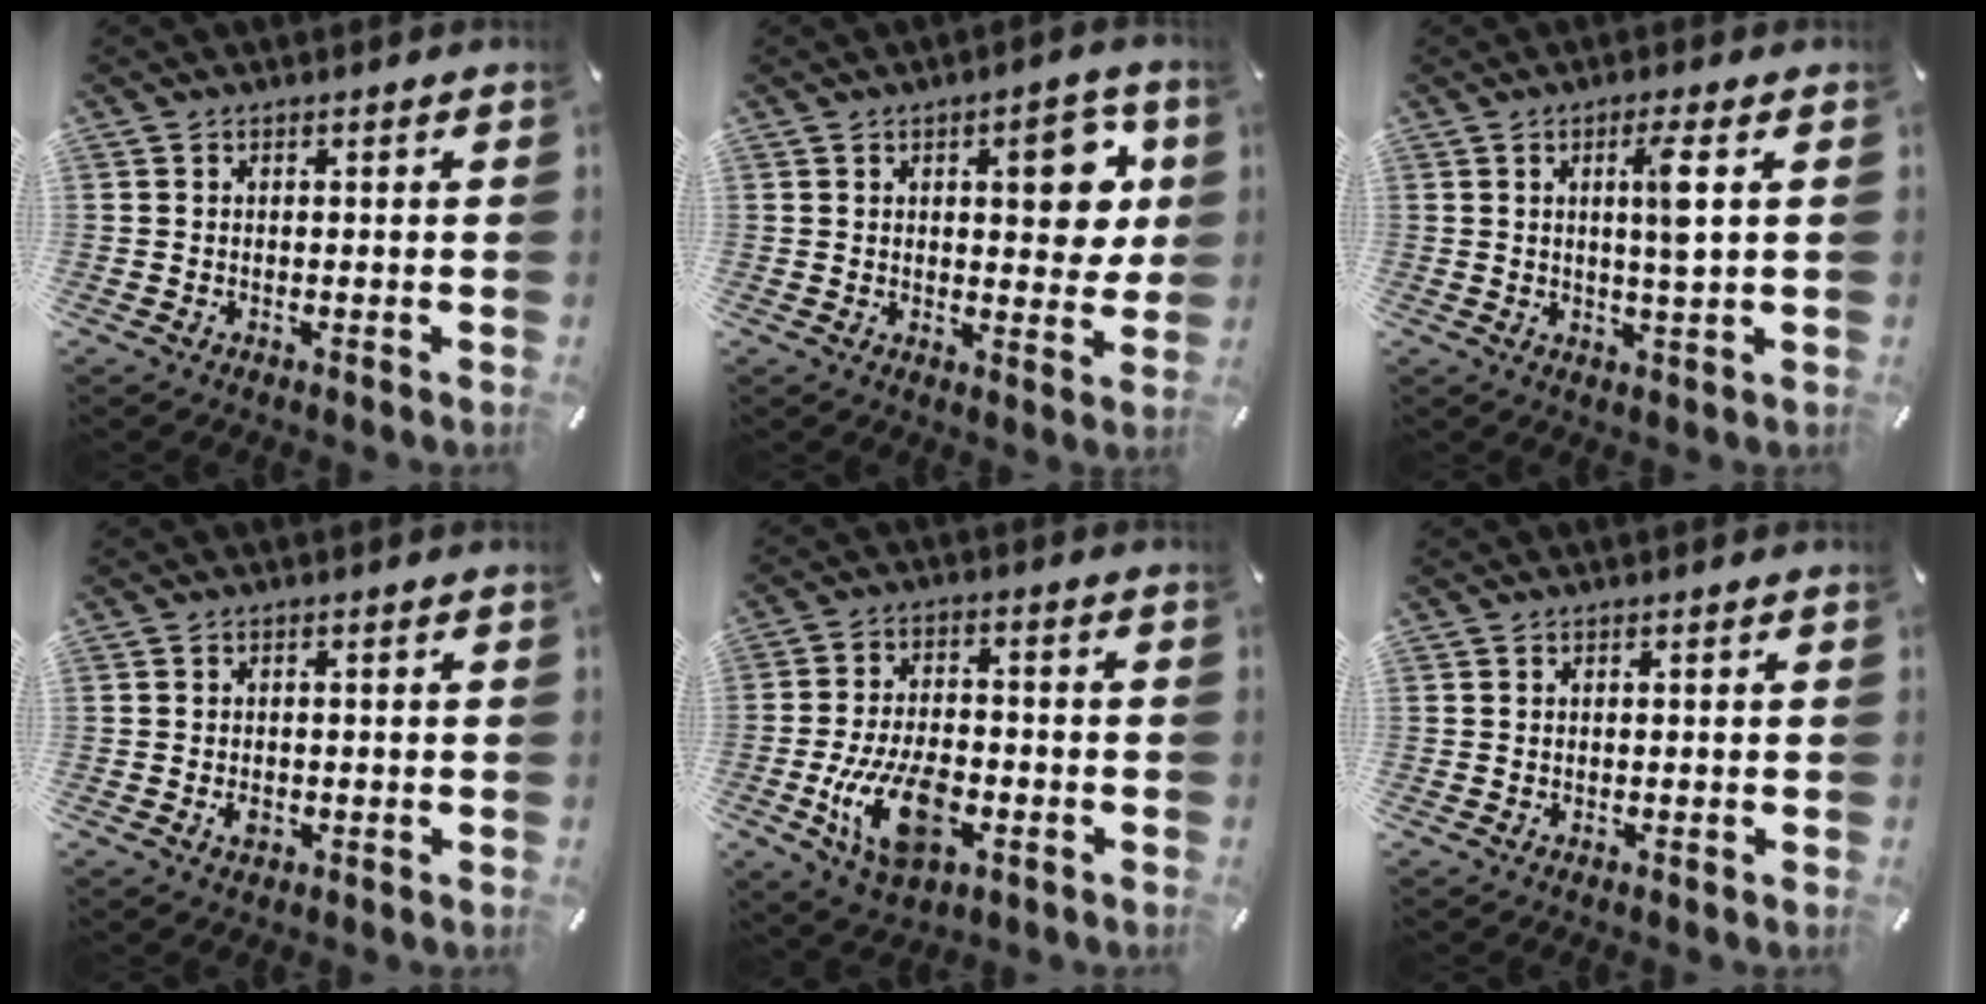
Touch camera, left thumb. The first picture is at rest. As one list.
[{"total": 11.2, "force": [3.9, 4.9, 9.3], "torque": [-0.108, -0.015, 0.057]}, {"total": 6.1, "force": [1.5, 0.3, 5.9], "torque": [-0.102, -0.009, 0.016]}, {"total": 1.8, "force": [-0.6, 1.2, 1.2], "torque": [-0.030, -0.001, -0.013]}, {"total": 14.1, "force": [-4.9, 8.1, 10.5], "torque": [-0.206, 0.009, -0.084]}, {"total": 0.0}]